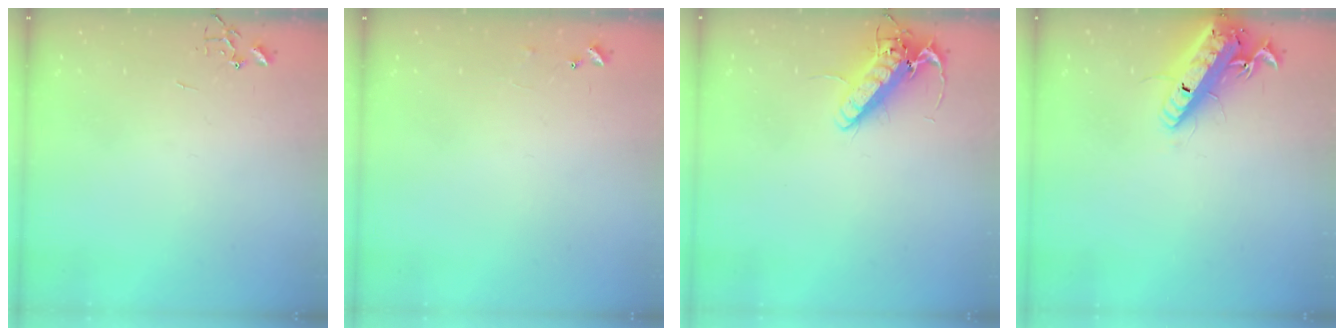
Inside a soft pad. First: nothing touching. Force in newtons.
{"total": 6.4, "press": 6.3, "slide": 0.5}
{"total": 13.5, "press": 13.2, "slide": 2.7}
{"total": 17.3, "press": 17.0, "slide": 3.4}